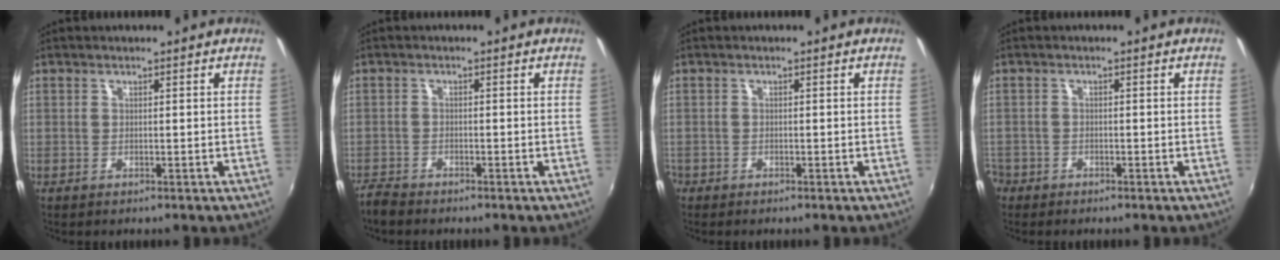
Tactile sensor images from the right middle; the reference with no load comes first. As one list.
[{"total": 3.1, "force": [-2.9, 0.7, 0.6], "torque": [-0.024, -0.013, -0.062]}, {"total": 1.3, "force": [-1.0, 0.8, 0.1], "torque": [-0.009, 0.002, -0.020]}, {"total": 3.5, "force": [-2.4, 2.5, 0.5], "torque": [-0.029, 0.002, -0.047]}]